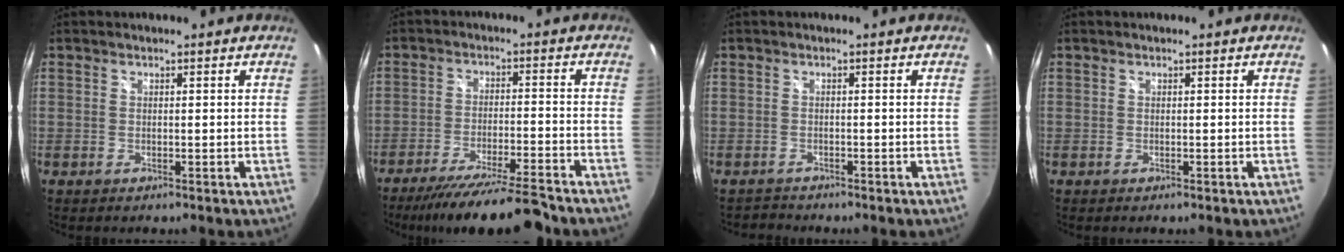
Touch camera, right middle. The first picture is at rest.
{"total": 14.7, "force": [-12.9, 0.2, 7.1], "torque": [-0.138, -0.021, -0.200]}
{"total": 1.6, "force": [-1.5, 0.3, -0.3], "torque": [-0.001, 0.000, -0.028]}
{"total": 0.0}